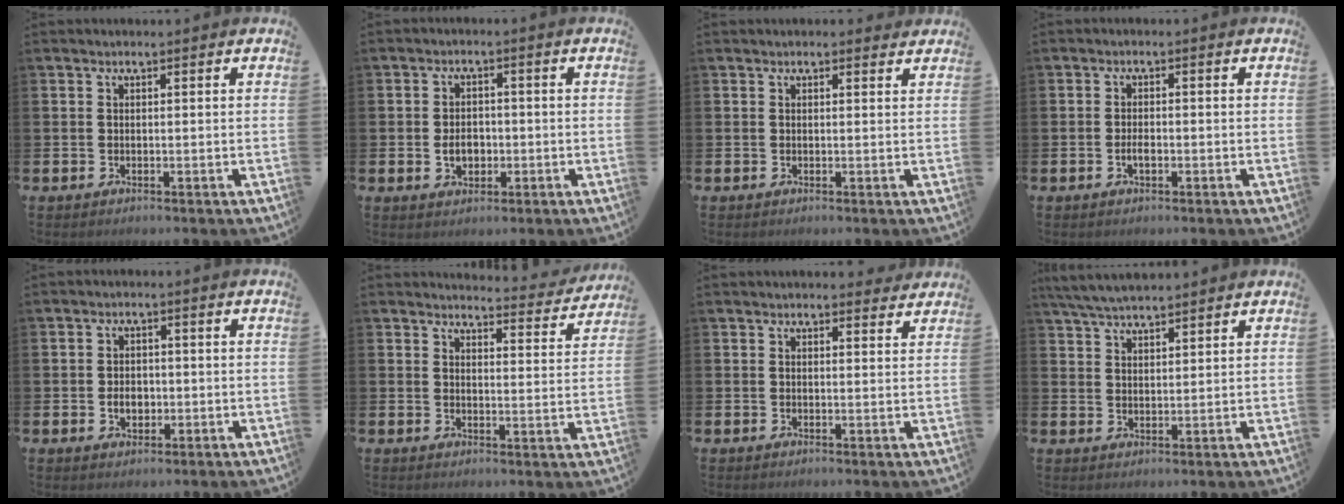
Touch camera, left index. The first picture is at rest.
{"total": 3.3, "force": [-0.6, 2.4, 2.1], "torque": [-0.025, -0.002, -0.018]}
{"total": 0.9, "force": [0.9, 0.2, 0.1], "torque": [0.004, 0.000, 0.015]}
{"total": 1.6, "force": [-0.5, 0.7, 1.4], "torque": [-0.023, 0.000, -0.010]}
{"total": 2.8, "force": [-0.5, 2.1, 1.8], "torque": [-0.018, -0.002, -0.017]}
{"total": 3.8, "force": [3.8, 0.4, 0.3], "torque": [-0.007, -0.032, 0.063]}
{"total": 1.9, "force": [1.9, 0.4, 0.0], "torque": [0.004, -0.007, 0.032]}
{"total": 4.8, "force": [4.6, 0.6, 1.3], "torque": [-0.046, -0.012, 0.086]}